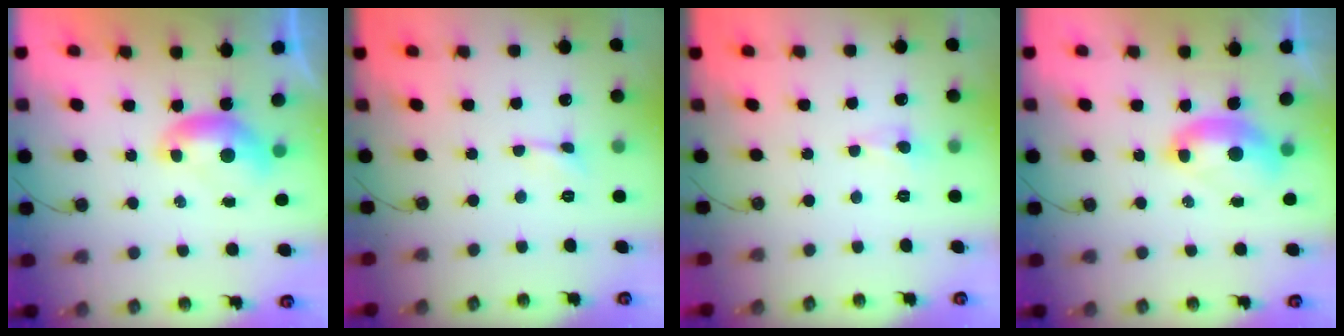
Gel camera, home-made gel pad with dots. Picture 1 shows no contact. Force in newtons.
{"total": 0.8, "press": 0.8, "slide": 0.2}
{"total": 0.6, "press": 0.5, "slide": 0.3}
{"total": 2.5, "press": 2.5, "slide": 0.6}